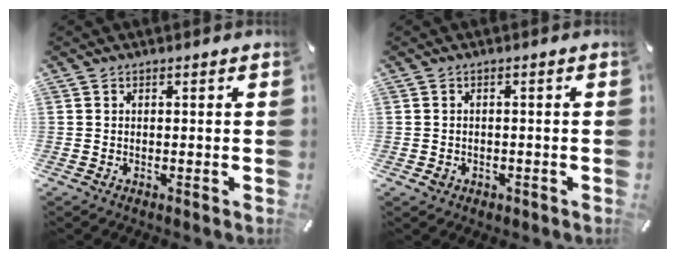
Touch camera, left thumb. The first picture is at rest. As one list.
[{"total": 2.1, "force": [-0.9, 1.8, 0.7], "torque": [-0.012, 0.005, -0.018]}]